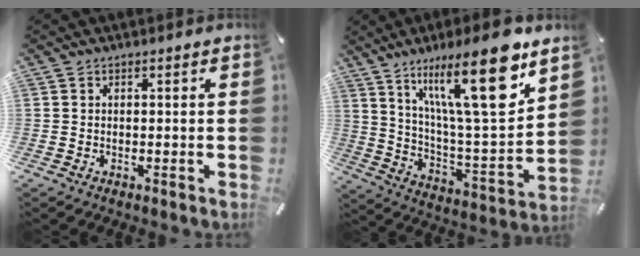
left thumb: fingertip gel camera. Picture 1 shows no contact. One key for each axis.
{"total": 22.7, "fx": 14.0, "fy": 5.5, "fz": 17.0, "tx": -0.285, "ty": -0.084, "tz": 0.217}